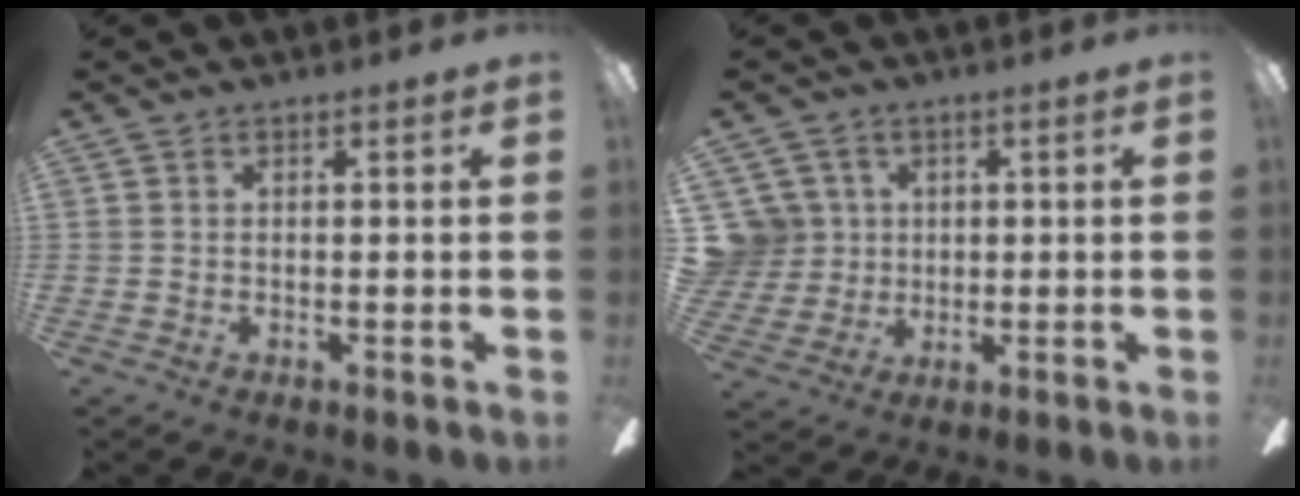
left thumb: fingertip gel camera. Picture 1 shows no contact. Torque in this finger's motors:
{"motor_torque": [-0.09, 0.07, 0.11, -0.12, 0.00]}